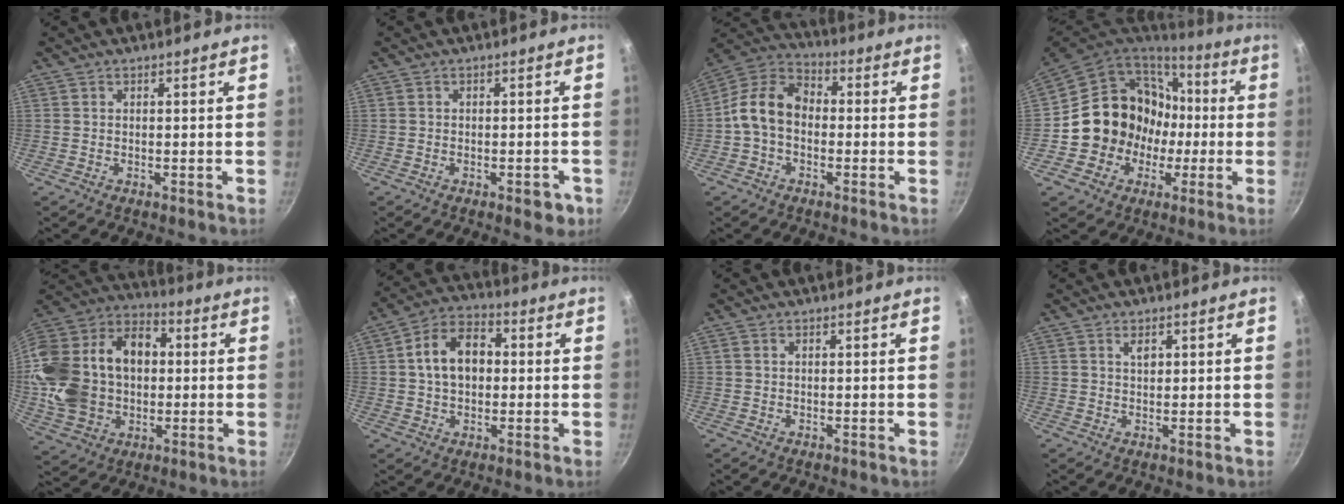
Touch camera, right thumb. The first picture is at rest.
{"total": 3.9, "force": [-1.8, 1.9, 2.9], "torque": [-0.021, 0.014, -0.016]}
{"total": 10.7, "force": [-1.2, 7.7, 7.2], "torque": [-0.112, 0.039, -0.046]}
{"total": 17.6, "force": [-1.2, 16.2, 6.8], "torque": [-0.083, 0.047, -0.008]}
{"total": 26.6, "force": [1.1, 19.6, 17.9], "torque": [-0.342, 0.050, 0.025]}
{"total": 10.8, "force": [0.9, 7.5, 7.7], "torque": [-0.103, 0.027, 0.004]}
{"total": 0.5, "force": [0.2, 0.3, 0.4], "torque": [-0.007, 0.002, 0.004]}
{"total": 1.8, "force": [0.9, 0.9, 1.3], "torque": [-0.015, -0.004, 0.015]}